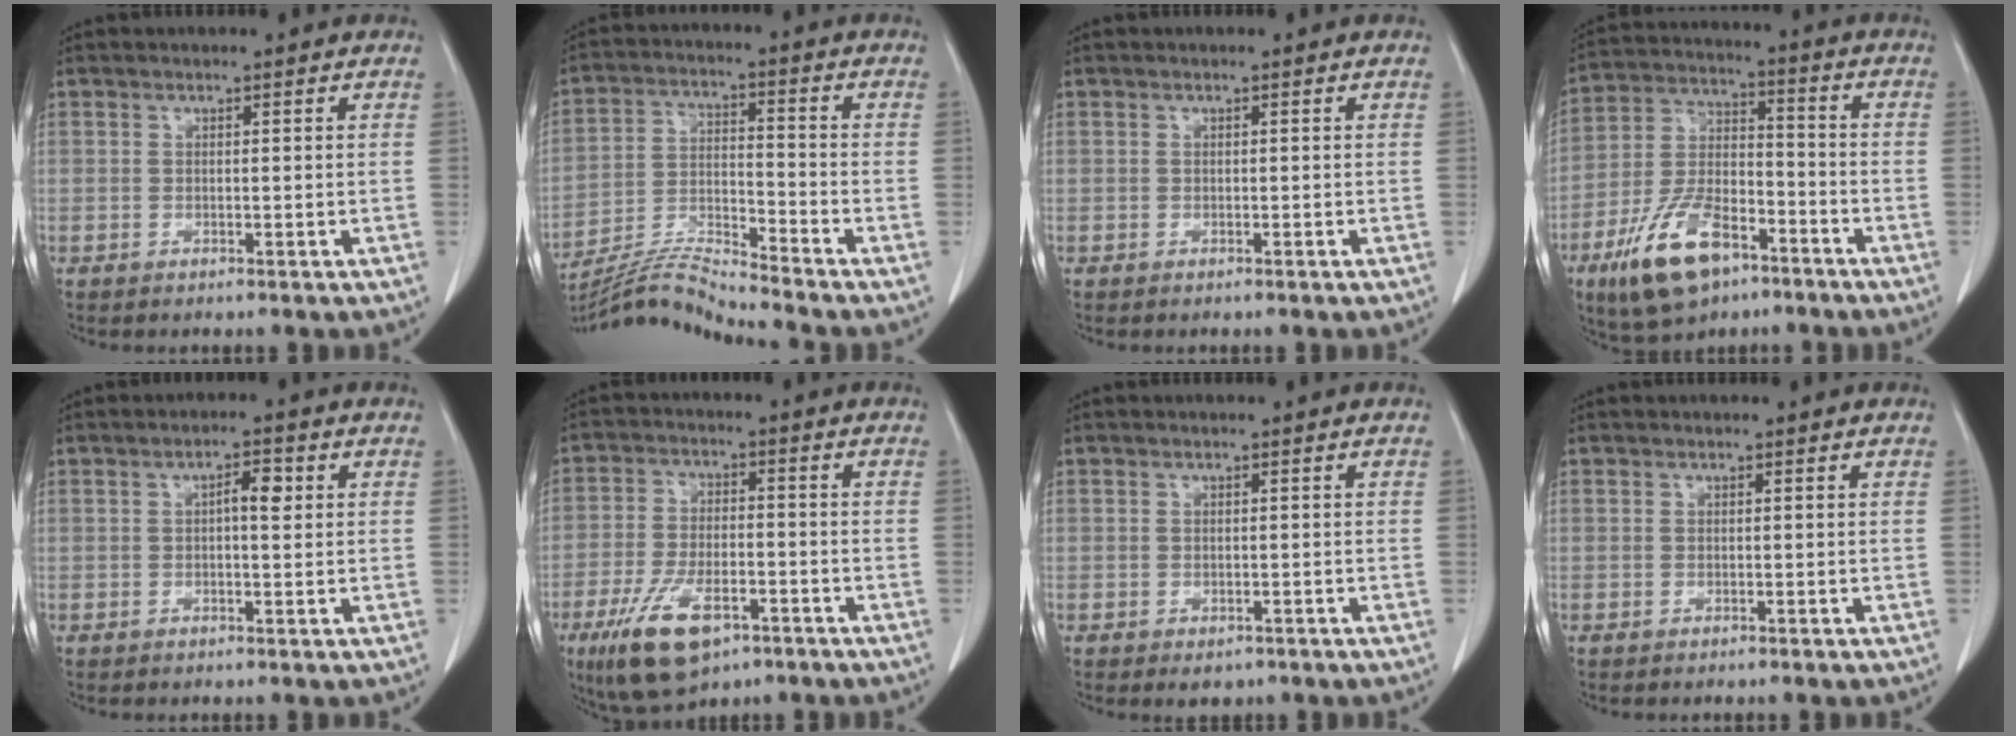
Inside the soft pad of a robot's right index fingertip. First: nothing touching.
{"total": 9.0, "force": [-8.6, -2.1, 1.7], "torque": [-0.039, 0.000, -0.162]}
{"total": 0.0}
{"total": 14.2, "force": [-8.3, 6.5, 9.4], "torque": [-0.192, 0.004, -0.147]}
{"total": 3.0, "force": [0.6, 0.8, 2.8], "torque": [-0.046, 0.006, 0.007]}
{"total": 11.5, "force": [-6.4, 5.1, 8.1], "torque": [-0.161, -0.010, -0.107]}
{"total": 1.9, "force": [-1.1, 1.3, 0.8], "torque": [-0.007, 0.000, -0.006]}
{"total": 0.0}